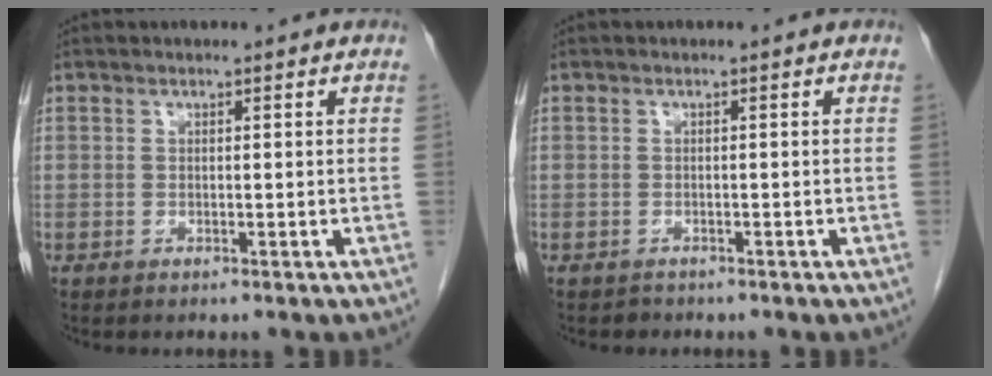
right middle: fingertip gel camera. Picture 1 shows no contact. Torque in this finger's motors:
{"motor_torque": [-0.09, 0.10, -0.03, 0.00]}